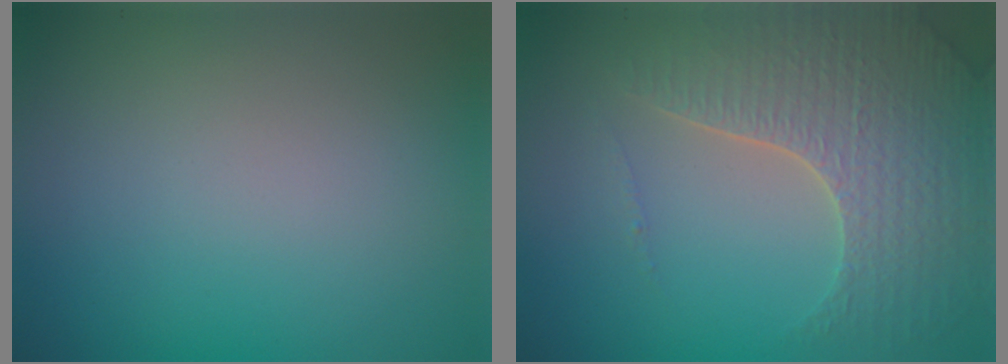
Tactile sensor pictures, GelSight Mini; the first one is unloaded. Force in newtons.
{"total": 5.0, "press": 4.5, "slide": 2.3}